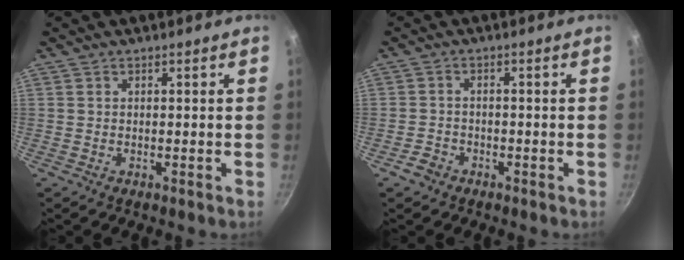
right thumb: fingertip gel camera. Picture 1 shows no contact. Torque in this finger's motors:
{"motor_torque": [-0.02, -0.11, 0.04, 0.34, 0.00]}